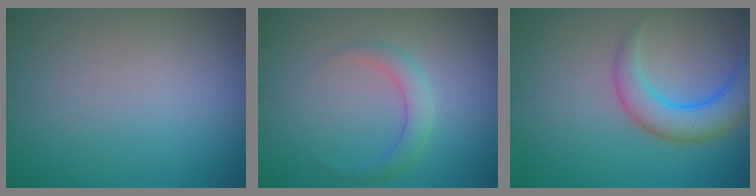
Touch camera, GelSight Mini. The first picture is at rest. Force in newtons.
{"total": 2.0, "press": 2.0, "slide": 0.1}
{"total": 4.6, "press": 4.6, "slide": 0.3}